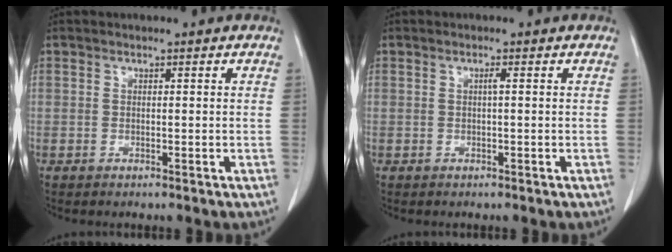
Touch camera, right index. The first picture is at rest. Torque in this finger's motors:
{"motor_torque": [0.18, -0.11, 0.00, 0.02]}